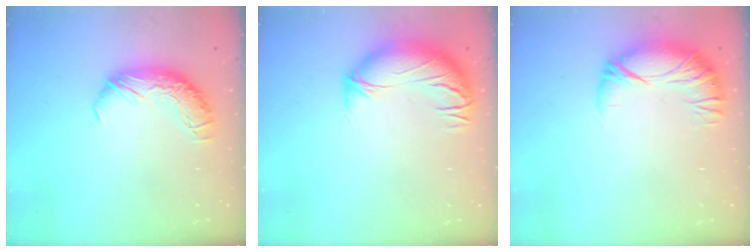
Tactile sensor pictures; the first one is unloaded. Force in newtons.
{"total": 2.4, "press": 1.1, "slide": 2.1}
{"total": 4.0, "press": 3.4, "slide": 2.1}